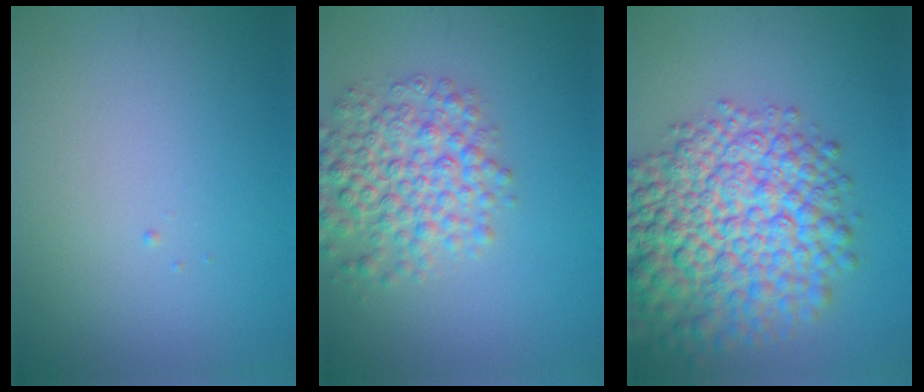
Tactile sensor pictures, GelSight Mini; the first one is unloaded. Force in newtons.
{"total": 5.6, "press": 5.6, "slide": 0.2}
{"total": 11.9, "press": 11.9, "slide": 0.3}